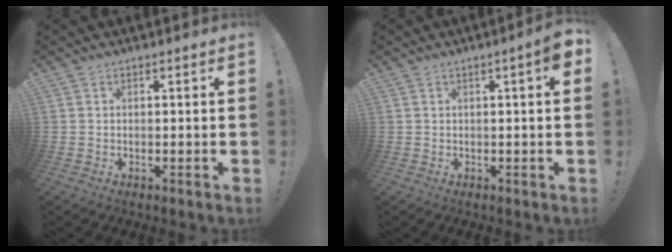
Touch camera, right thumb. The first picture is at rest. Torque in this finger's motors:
{"motor_torque": [0.03, -0.01, -0.11, 0.05, -0.02]}